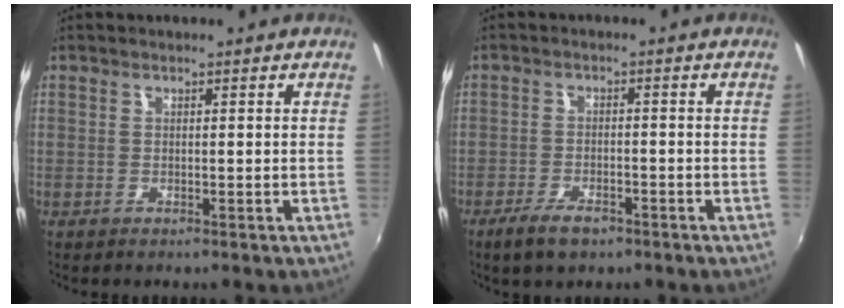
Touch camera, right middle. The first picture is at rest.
{"total": 5.7, "force": [-4.0, 2.2, 3.4], "torque": [-0.089, -0.011, -0.069]}